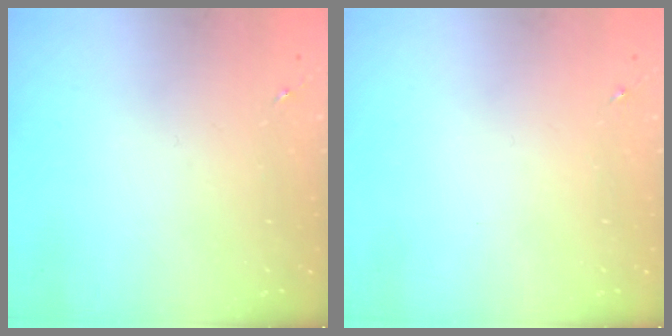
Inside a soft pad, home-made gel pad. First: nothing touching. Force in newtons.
{"total": 0.0}